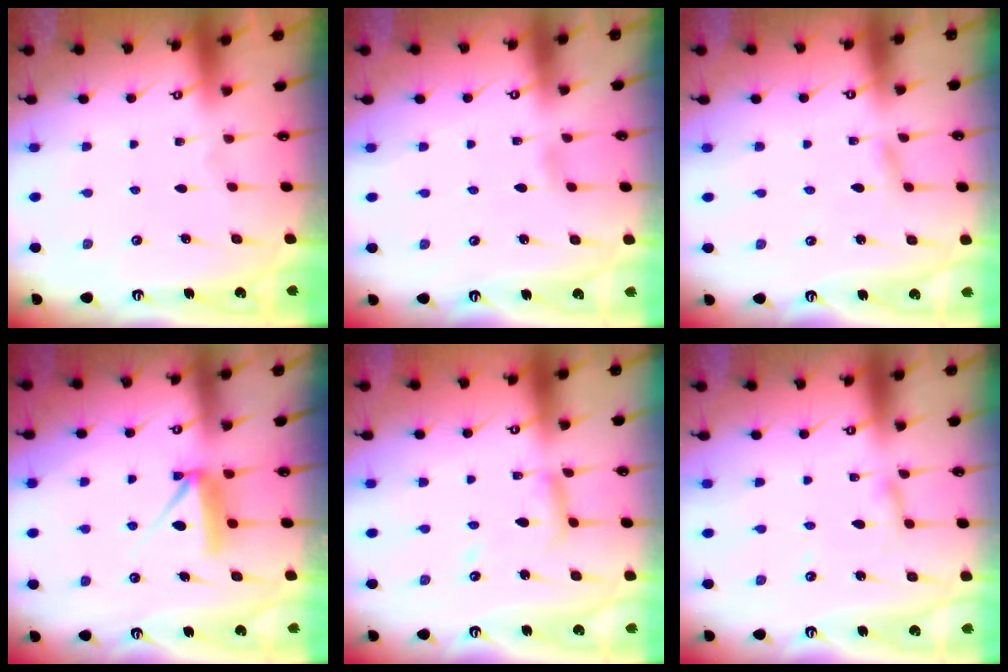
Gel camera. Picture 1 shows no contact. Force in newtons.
{"total": 2.1, "press": 2.1, "slide": 0.2}
{"total": 1.8, "press": 1.7, "slide": 0.2}
{"total": 8.4, "press": 8.4, "slide": 0.1}
{"total": 8.5, "press": 8.5, "slide": 0.6}
{"total": 2.4, "press": 2.4, "slide": 0.1}